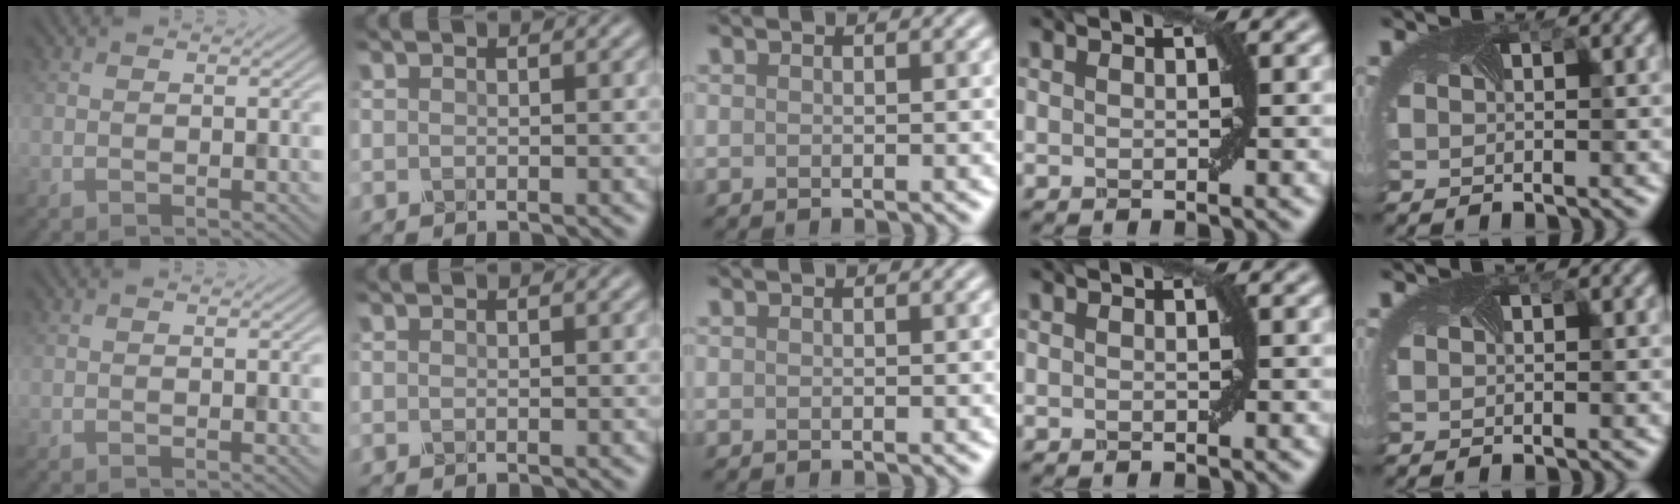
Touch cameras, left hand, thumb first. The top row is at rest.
{}